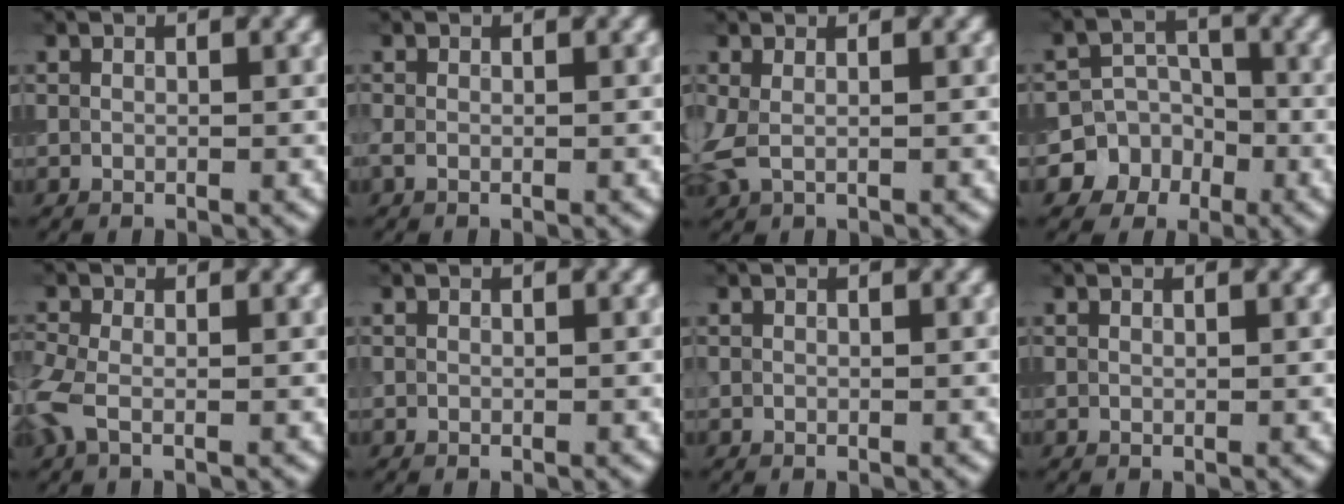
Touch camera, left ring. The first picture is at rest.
{"total": 0.6, "force": [-0.2, 0.2, 0.5], "torque": [-0.013, -0.002, -0.004]}
{"total": 1.8, "force": [0.3, 0.7, 1.6], "torque": [-0.041, 0.002, 0.002]}
{"total": 7.7, "force": [-3.5, 6.8, 0.7], "torque": [0.005, -0.002, -0.075]}
{"total": 3.0, "force": [-1.0, 1.3, 2.5], "torque": [-0.071, -0.005, -0.030]}
{"total": 0.0}
{"total": 0.0}
{"total": 0.0}